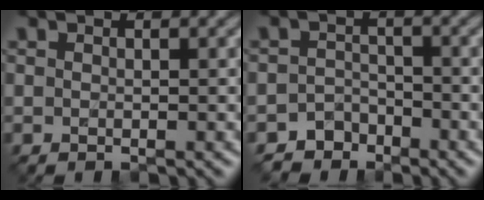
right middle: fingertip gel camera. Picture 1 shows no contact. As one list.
[{"total": 2.7, "force": [-2.2, 1.5, -0.3], "torque": [0.017, 0.008, -0.043]}]